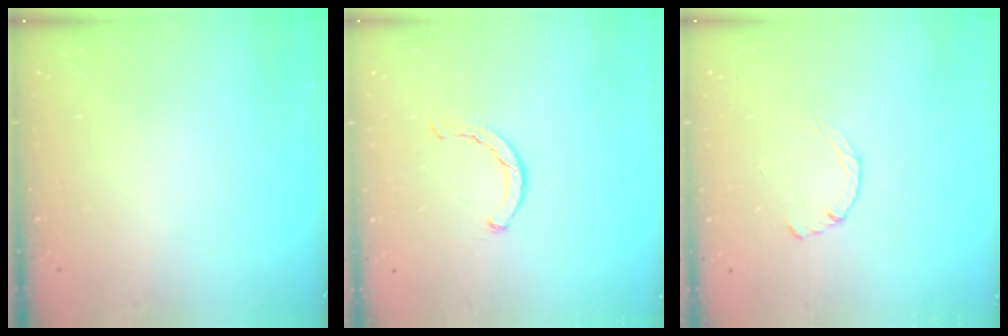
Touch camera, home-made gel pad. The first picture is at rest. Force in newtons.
{"total": 2.3, "press": 2.3, "slide": 0.4}
{"total": 1.8, "press": 1.7, "slide": 0.3}